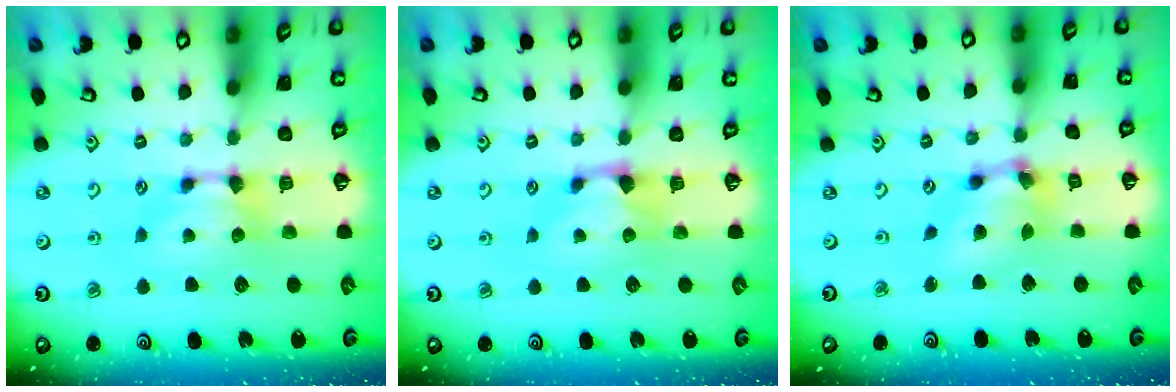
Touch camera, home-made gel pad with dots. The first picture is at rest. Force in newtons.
{"total": 0.9, "press": 0.5, "slide": 0.7}
{"total": 5.0, "press": 4.6, "slide": 1.8}